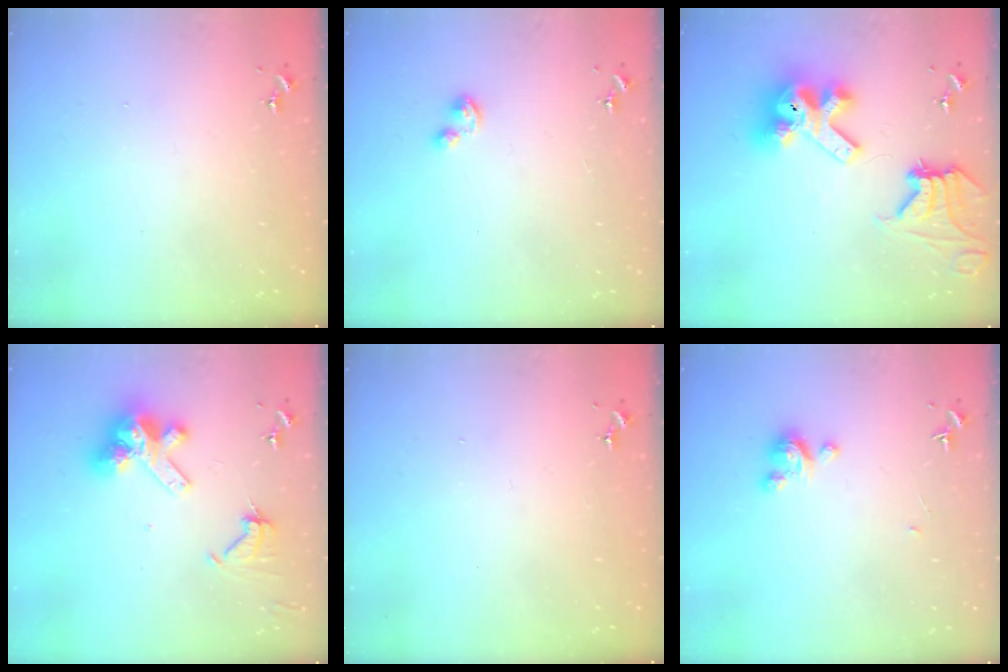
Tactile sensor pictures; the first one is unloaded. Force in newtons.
{"total": 1.9, "press": 1.9, "slide": 0.3}
{"total": 15.7, "press": 15.6, "slide": 1.8}
{"total": 13.3, "press": 13.2, "slide": 1.5}
{"total": 0.0}
{"total": 3.9, "press": 3.9, "slide": 0.2}